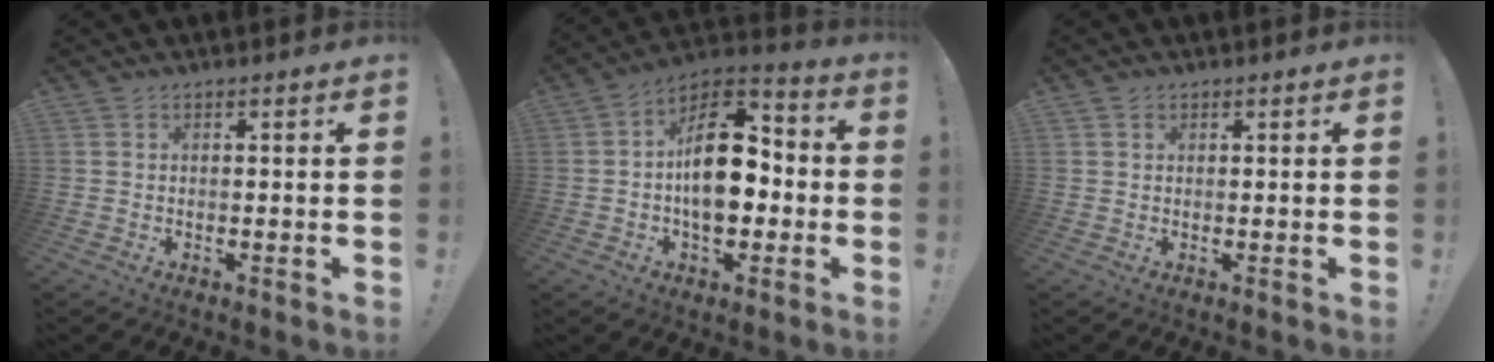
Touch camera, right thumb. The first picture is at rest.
{"total": 17.2, "force": [-1.0, 10.9, 13.3], "torque": [-0.198, 0.018, -0.014]}
{"total": 0.8, "force": [0.5, 0.6, 0.1], "torque": [0.002, -0.002, 0.010]}